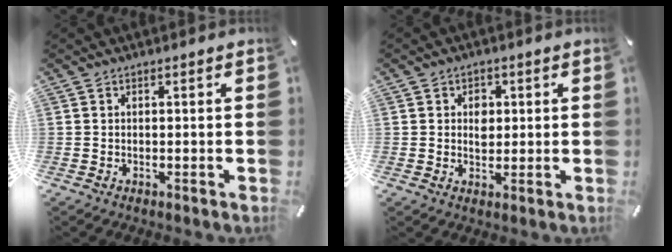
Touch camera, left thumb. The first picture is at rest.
{"total": 4.1, "force": [0.6, 3.4, 2.2], "torque": [-0.013, -0.005, 0.004]}